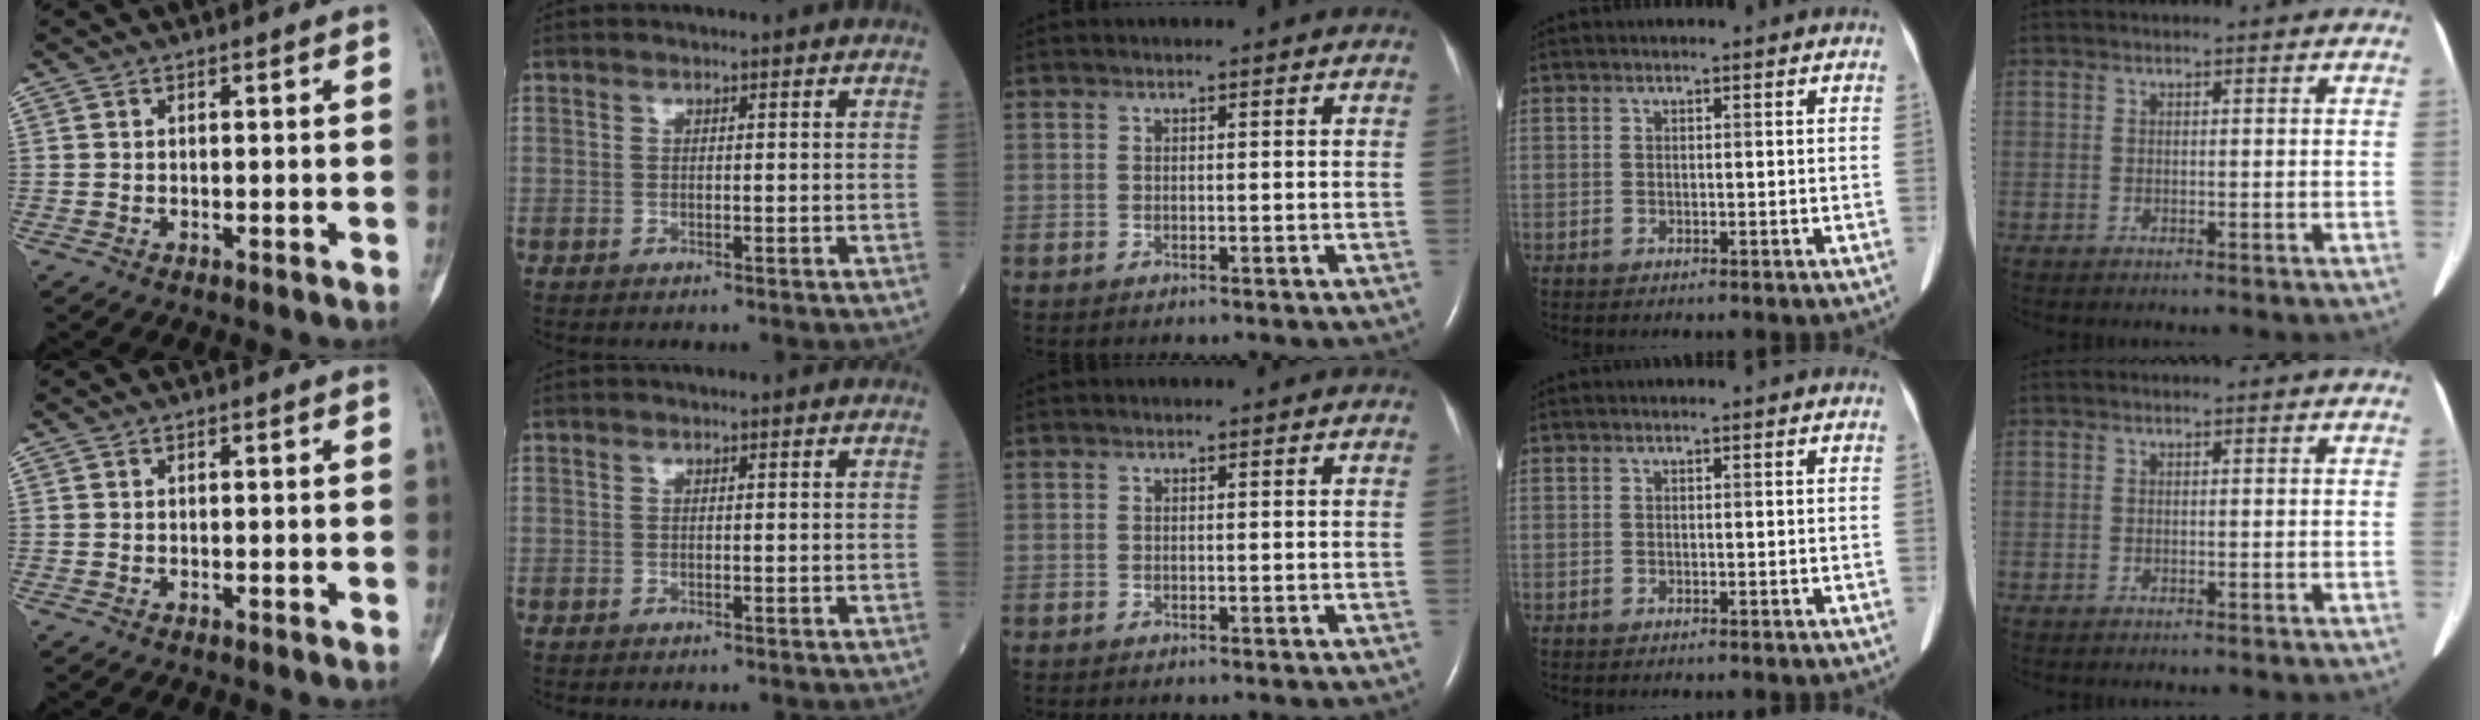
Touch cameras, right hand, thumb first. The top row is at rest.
{}